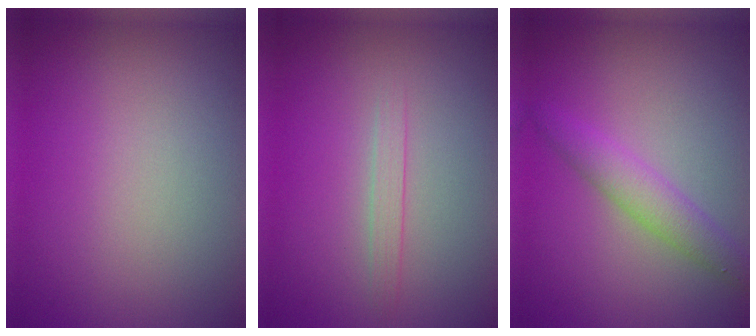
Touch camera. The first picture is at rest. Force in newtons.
{"total": 1.2, "press": 1.2, "slide": 0.1}
{"total": 2.8, "press": 2.8, "slide": 0.0}